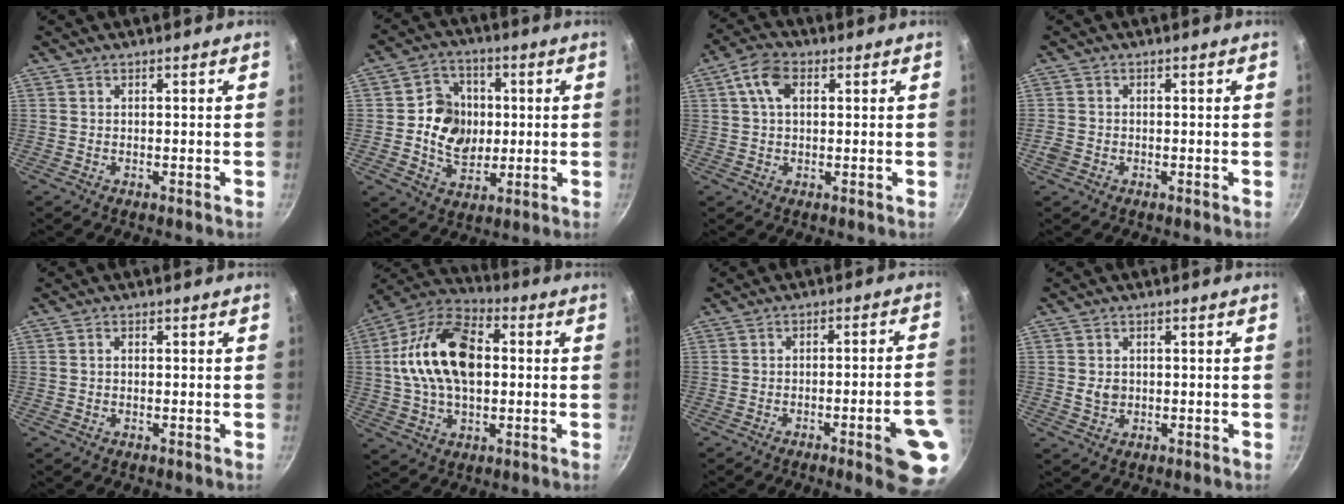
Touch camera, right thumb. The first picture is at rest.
{"total": 11.4, "force": [0.5, 9.4, 6.4], "torque": [-0.073, -0.003, 0.003]}
{"total": 6.2, "force": [1.9, 3.9, 4.4], "torque": [-0.080, 0.011, 0.029]}
{"total": 2.2, "force": [-0.8, 1.8, 0.9], "torque": [-0.020, 0.001, -0.016]}
{"total": 0.8, "force": [0.0, 0.6, 0.5], "torque": [-0.008, 0.005, 0.000]}
{"total": 19.2, "force": [1.7, 11.8, 15.0], "torque": [-0.254, 0.028, 0.014]}
{"total": 11.2, "force": [-4.9, 1.4, 10.0], "torque": [-0.115, 0.037, -0.058]}
{"total": 2.6, "force": [0.2, 2.3, 1.2], "torque": [-0.011, -0.002, 0.005]}